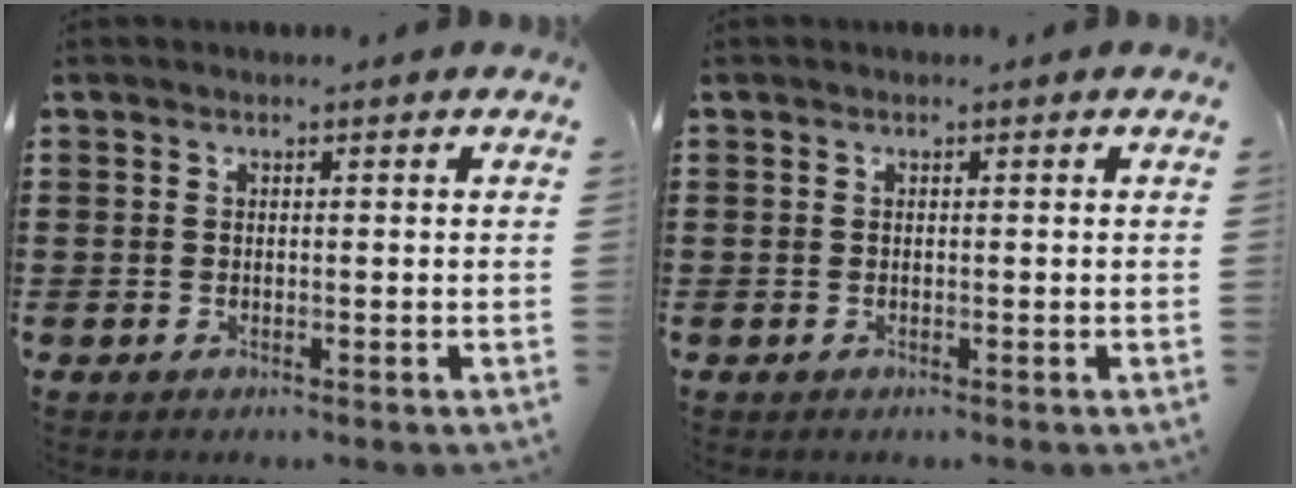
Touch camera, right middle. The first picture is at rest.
{"total": 0.0}